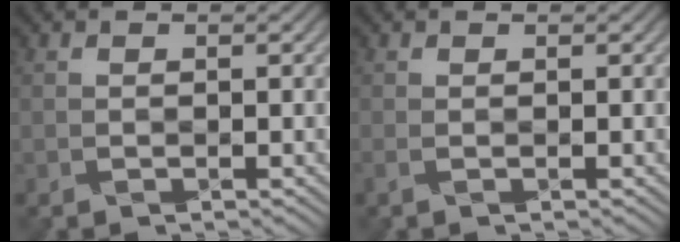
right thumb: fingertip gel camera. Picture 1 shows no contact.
{"total": 0.6, "force": [0.0, 0.1, 0.6], "torque": [-0.015, 0.002, -0.001]}